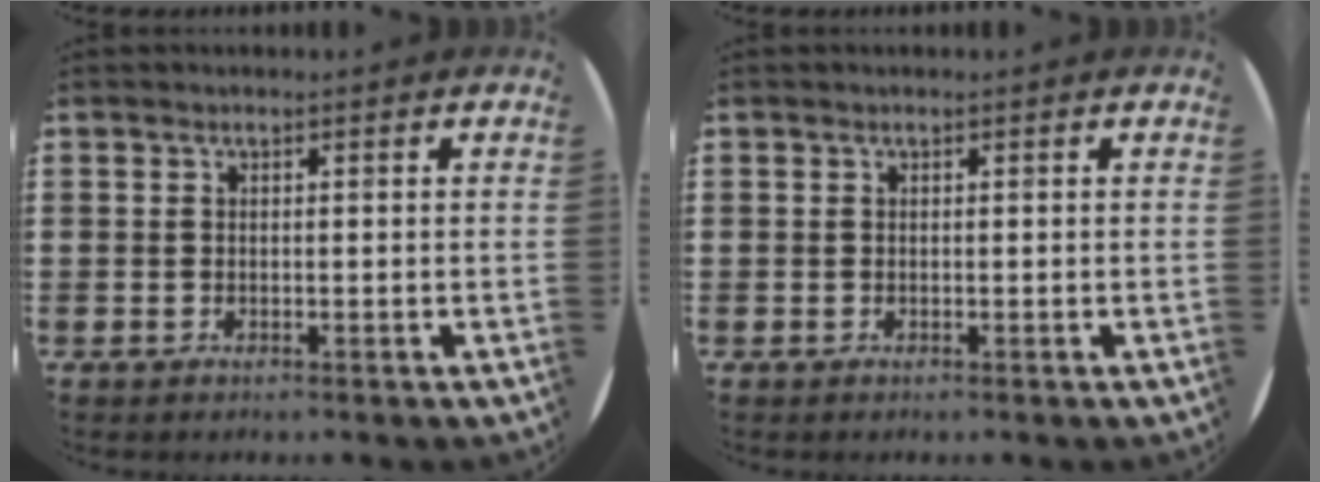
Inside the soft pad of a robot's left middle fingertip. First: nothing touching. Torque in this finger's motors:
{"motor_torque": [-0.07, 0.06, 0.00, -0.01]}